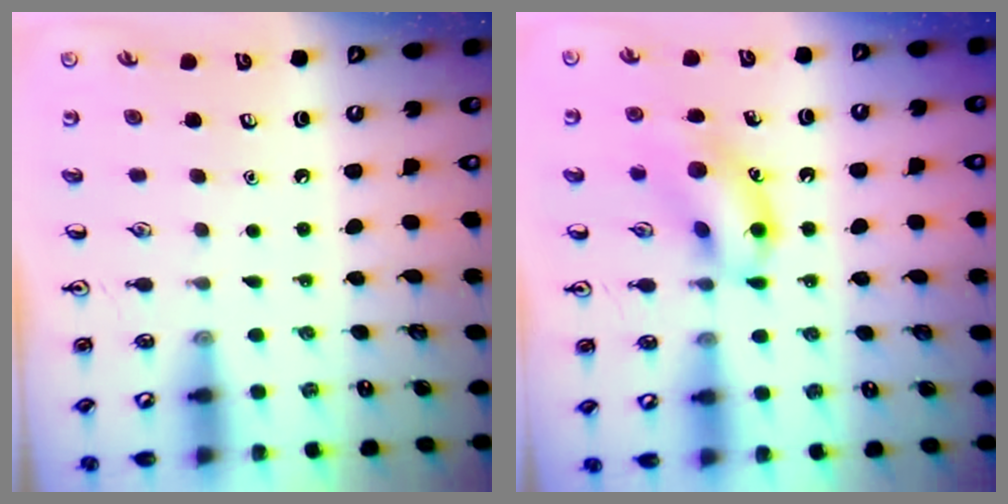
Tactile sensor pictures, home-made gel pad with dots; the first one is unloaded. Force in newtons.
{"total": 13.5, "press": 13.2, "slide": 2.4}